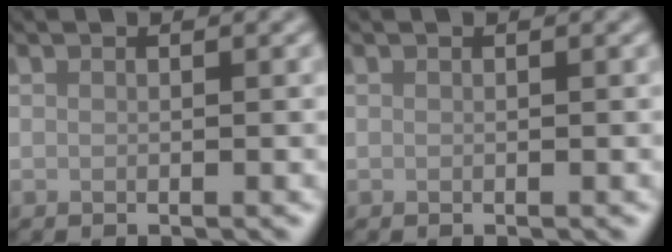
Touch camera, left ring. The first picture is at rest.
{"total": 0.0}